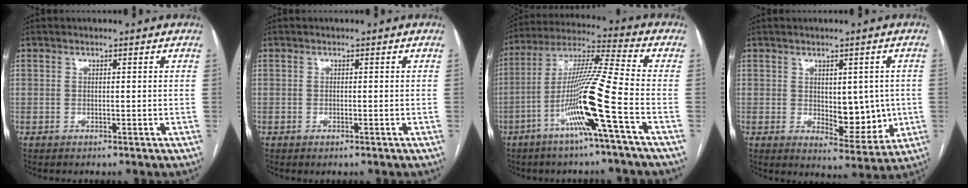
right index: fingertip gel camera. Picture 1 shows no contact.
{"total": 0.6, "force": [-0.4, 0.2, 0.4], "torque": [-0.007, -0.001, -0.004]}
{"total": 14.8, "force": [-5.6, -1.7, 13.6], "torque": [-0.260, -0.004, -0.110]}
{"total": 7.8, "force": [-0.1, 3.9, 6.7], "torque": [-0.078, -0.003, 0.013]}